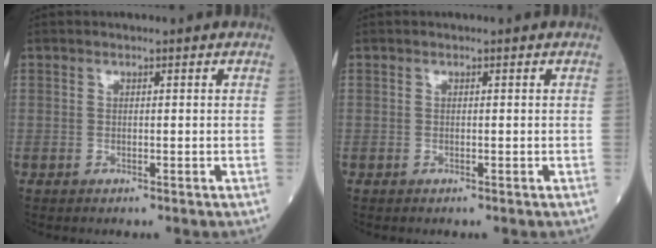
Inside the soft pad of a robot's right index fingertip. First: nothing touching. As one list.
[{"total": 0.0}]